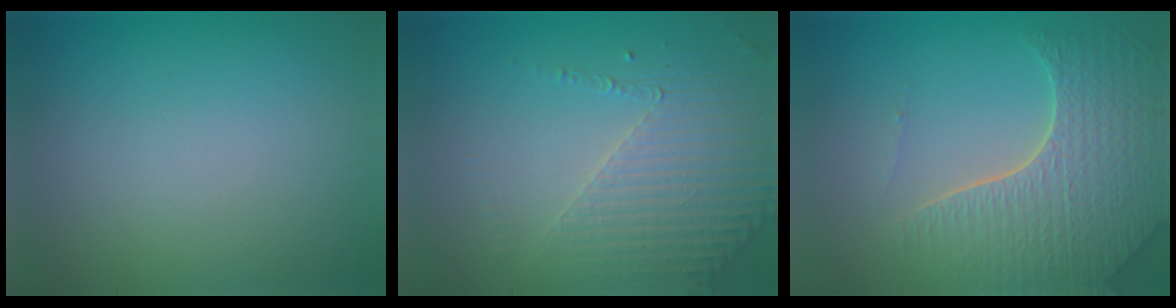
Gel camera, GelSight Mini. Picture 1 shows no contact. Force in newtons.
{"total": 4.3, "press": 3.2, "slide": 2.9}
{"total": 7.0, "press": 5.2, "slide": 4.6}